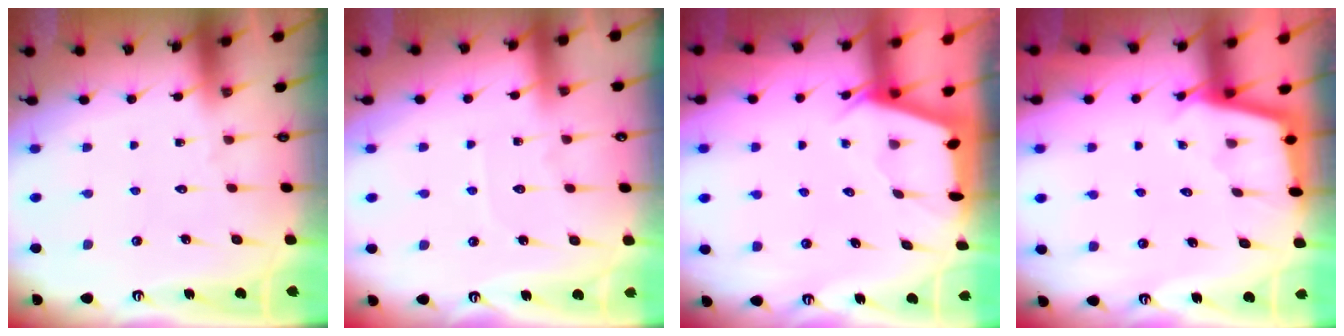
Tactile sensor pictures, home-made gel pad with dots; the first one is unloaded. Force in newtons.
{"total": 3.0, "press": 2.9, "slide": 0.4}
{"total": 2.1, "press": 2.0, "slide": 0.3}
{"total": 2.5, "press": 2.5, "slide": 0.2}